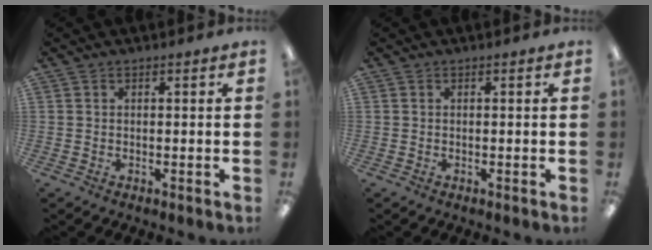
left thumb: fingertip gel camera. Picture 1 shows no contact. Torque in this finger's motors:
{"motor_torque": [0.00, 0.00, -0.02, 0.02, 0.00]}